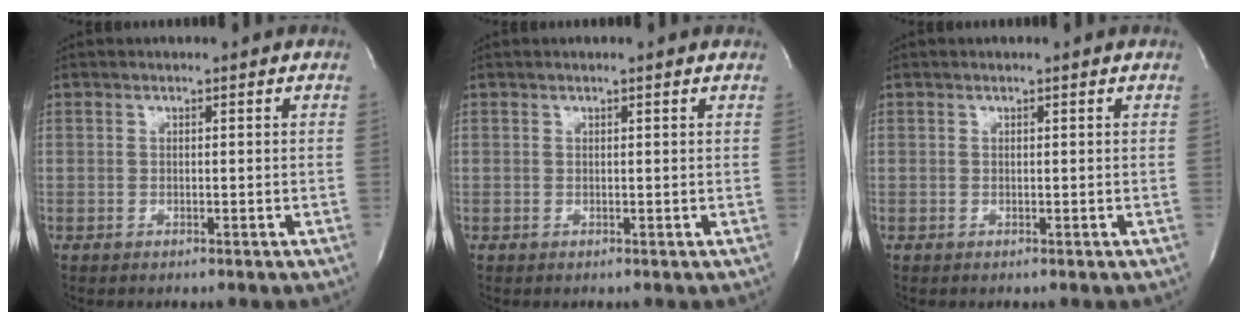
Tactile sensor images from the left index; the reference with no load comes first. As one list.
[{"total": 0.7, "force": [0.5, 0.0, 0.5], "torque": [-0.010, 0.008, 0.006]}, {"total": 0.0}]